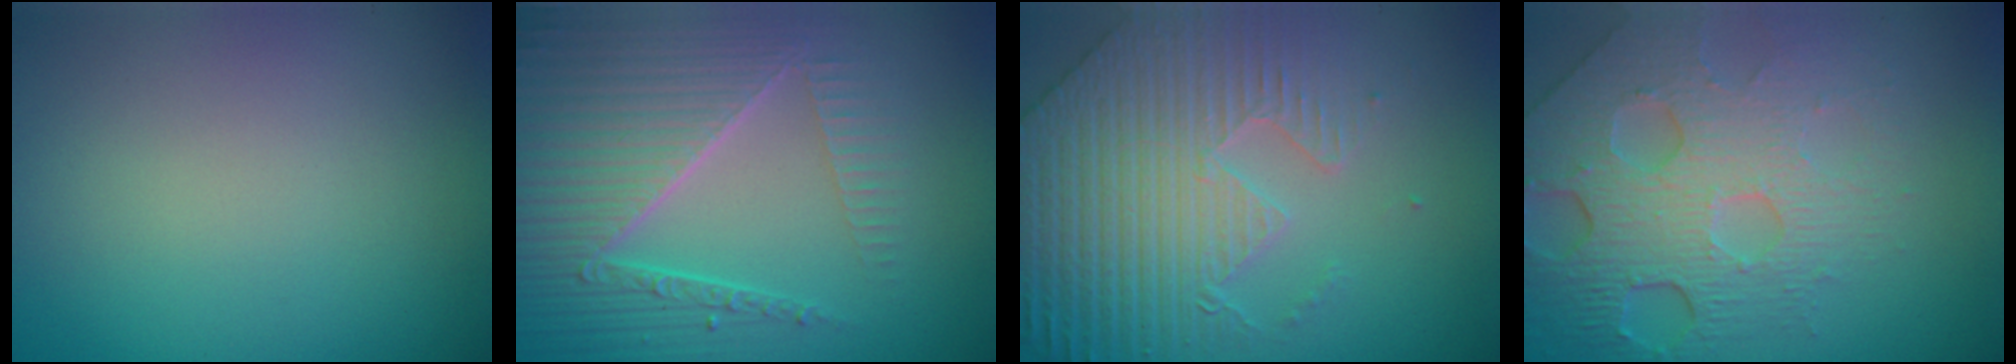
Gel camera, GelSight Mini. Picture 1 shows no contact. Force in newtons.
{"total": 7.0, "press": 5.4, "slide": 4.4}
{"total": 6.6, "press": 5.7, "slide": 3.2}
{"total": 7.9, "press": 5.3, "slide": 5.9}